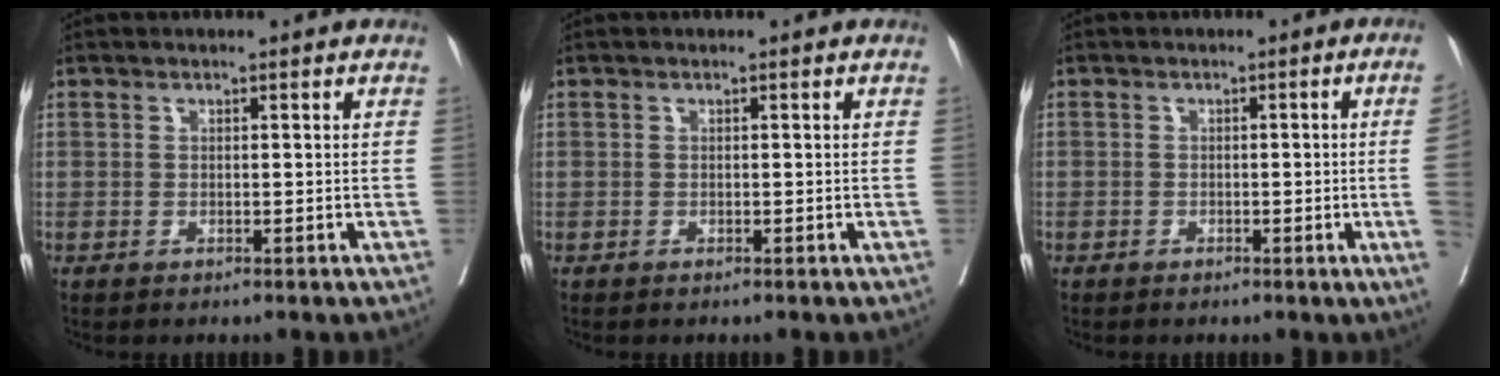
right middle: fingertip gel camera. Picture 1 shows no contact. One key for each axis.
{"total": 0.0}
{"total": 3.8, "fx": -0.6, "fy": -1.1, "fz": 3.6, "tx": -0.038, "ty": -0.005, "tz": -0.011}